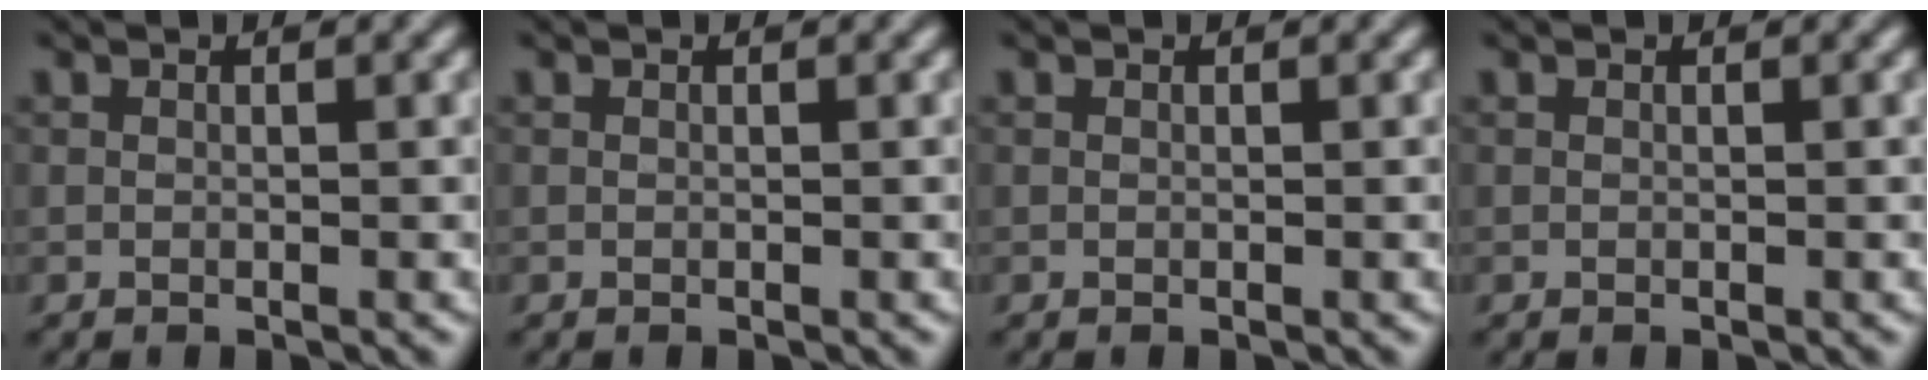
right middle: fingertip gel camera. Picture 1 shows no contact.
{"total": 0.0}
{"total": 0.0}
{"total": 0.0}